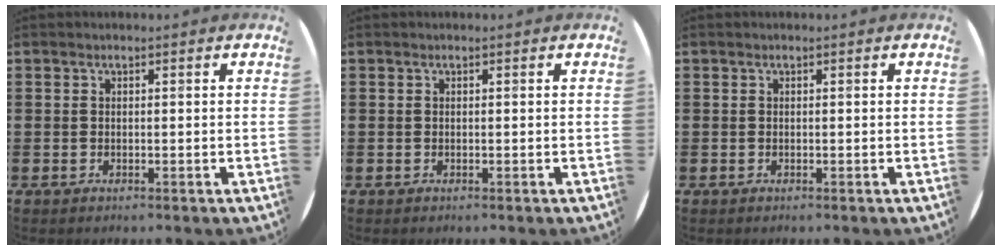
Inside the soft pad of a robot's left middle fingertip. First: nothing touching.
{"total": 0.0}
{"total": 0.0}